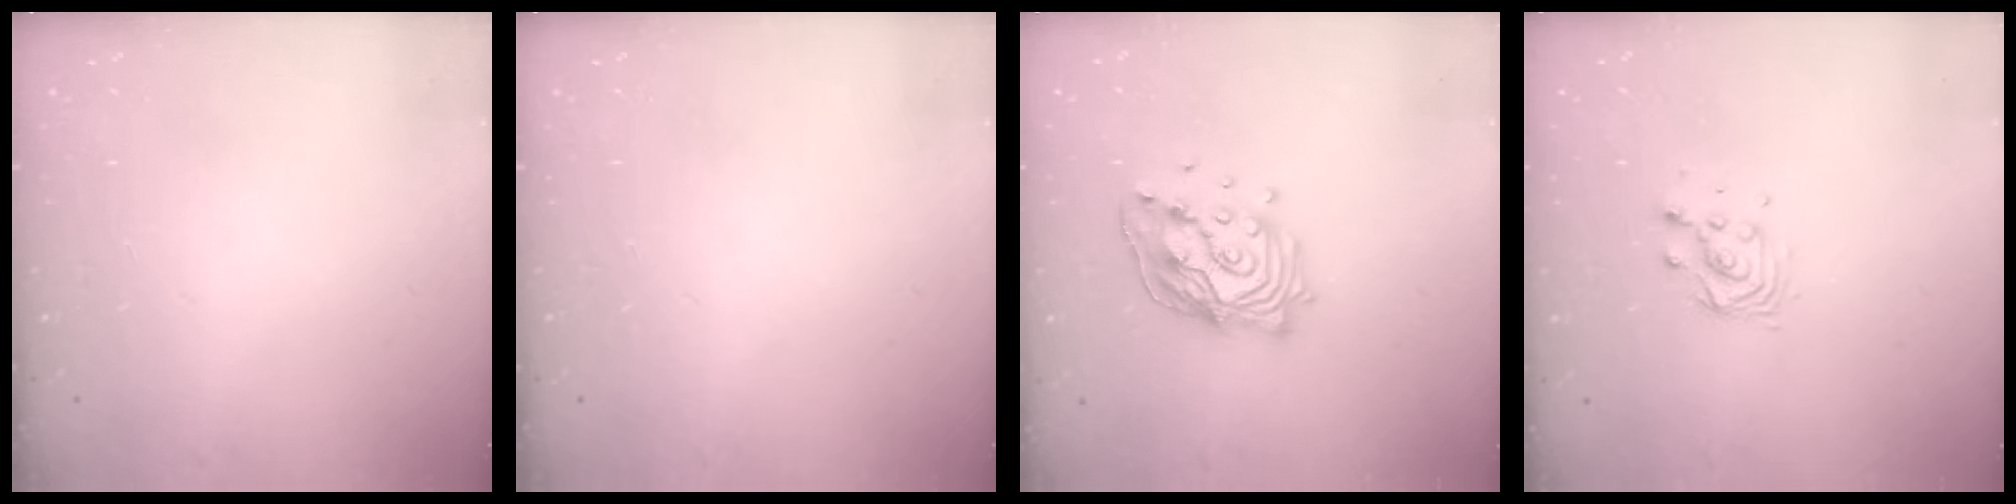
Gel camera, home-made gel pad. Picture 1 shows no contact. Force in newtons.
{"total": 0.0}
{"total": 16.5, "press": 16.1, "slide": 3.6}
{"total": 5.0, "press": 5.0, "slide": 0.1}